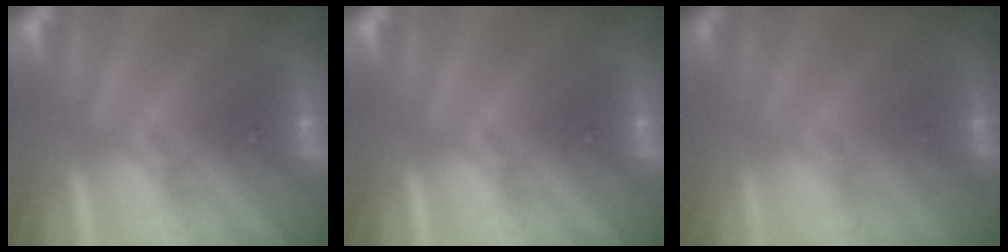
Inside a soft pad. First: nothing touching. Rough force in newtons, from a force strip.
{"total": 0.0}
{"total": 1.3}